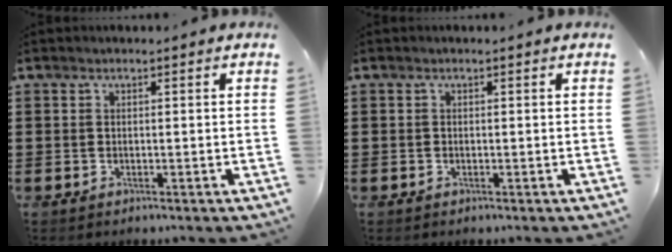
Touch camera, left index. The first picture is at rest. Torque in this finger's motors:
{"motor_torque": [0.15, 0.06, 0.07, 0.00]}